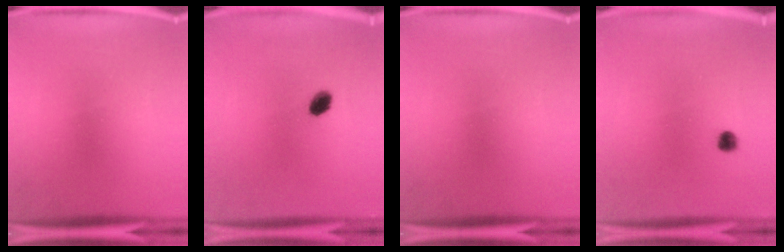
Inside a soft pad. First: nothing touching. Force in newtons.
{"total": 2.9}
{"total": 0.0}
{"total": 2.4}